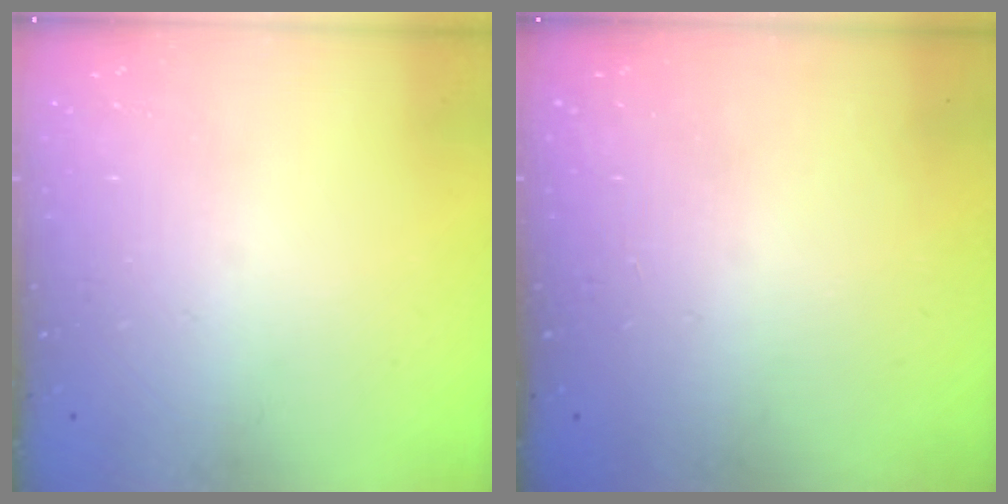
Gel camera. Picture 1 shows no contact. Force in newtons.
{"total": 0.0}